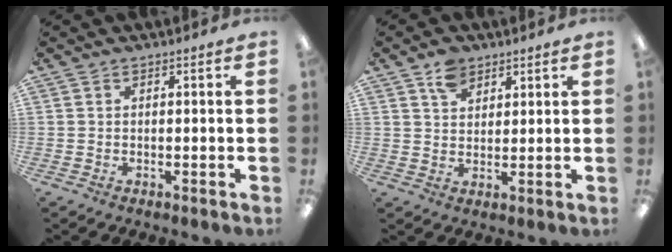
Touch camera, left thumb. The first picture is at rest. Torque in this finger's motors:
{"motor_torque": [0.61, 0.22, 0.73, -0.62, -0.01]}